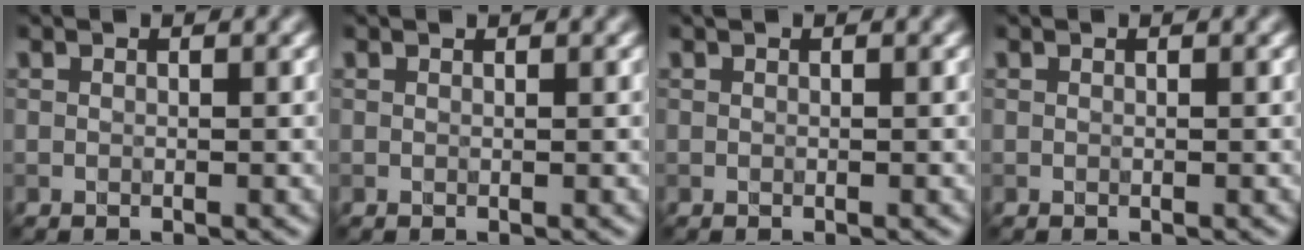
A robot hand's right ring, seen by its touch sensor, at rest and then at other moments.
{"total": 0.0}
{"total": 0.0}
{"total": 0.0}